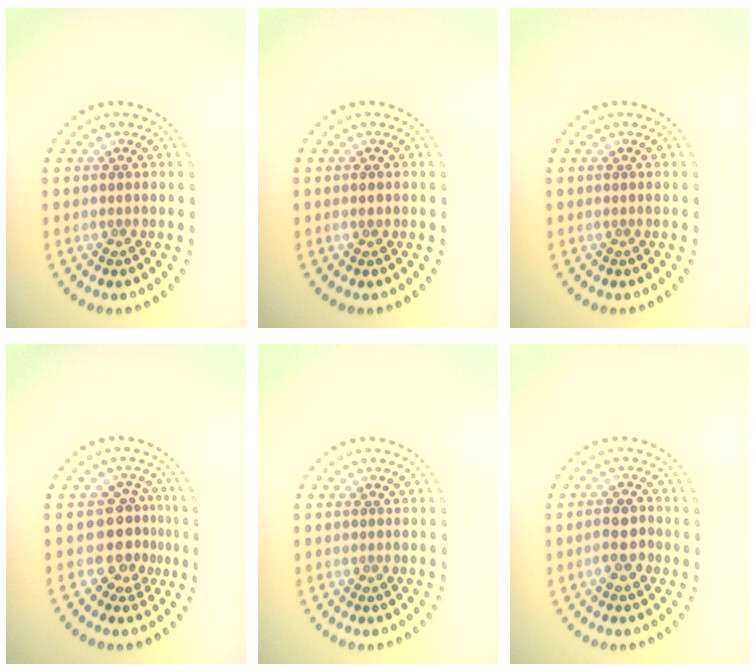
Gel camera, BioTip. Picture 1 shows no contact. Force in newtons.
{"total": 1.0, "press": 1.0, "slide": 0.2}
{"total": 0.0}
{"total": 3.2, "press": 2.4, "slide": 2.2}
{"total": 0.0}
{"total": 2.3, "press": 2.2, "slide": 0.7}